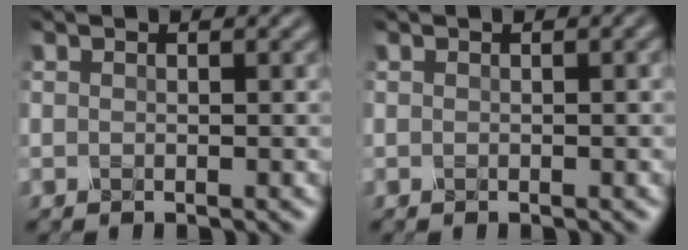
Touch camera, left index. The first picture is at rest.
{"total": 0.8, "force": [0.2, 0.2, 0.8], "torque": [-0.013, 0.005, 0.003]}